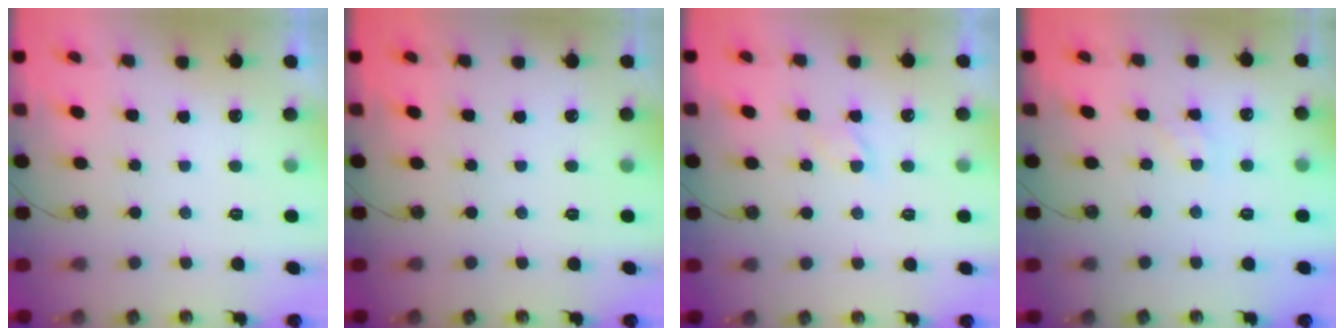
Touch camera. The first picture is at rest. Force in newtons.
{"total": 0.0}
{"total": 2.8, "press": 2.8, "slide": 0.4}
{"total": 1.8, "press": 1.8, "slide": 0.2}